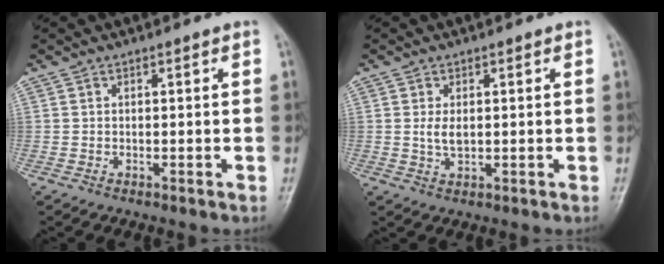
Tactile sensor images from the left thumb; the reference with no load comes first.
{"total": 2.9, "force": [0.4, 1.6, 2.4], "torque": [-0.043, -0.006, 0.008]}